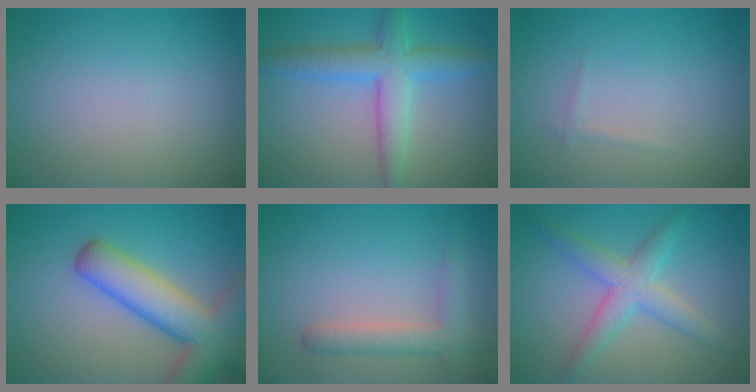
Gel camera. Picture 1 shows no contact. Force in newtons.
{"total": 5.3, "press": 5.3, "slide": 0.1}
{"total": 0.6, "press": 0.6, "slide": 0.0}
{"total": 8.5, "press": 8.5, "slide": 0.5}
{"total": 2.9, "press": 2.9, "slide": 0.2}
{"total": 4.3, "press": 4.3, "slide": 0.1}